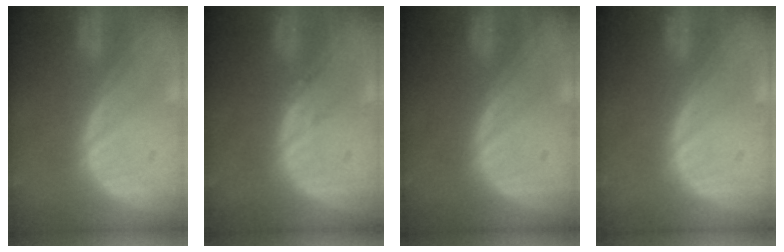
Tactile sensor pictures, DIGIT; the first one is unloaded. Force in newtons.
{"total": 0.7, "press": 0.7, "slide": 0.3}
{"total": 0.0}
{"total": 0.0}